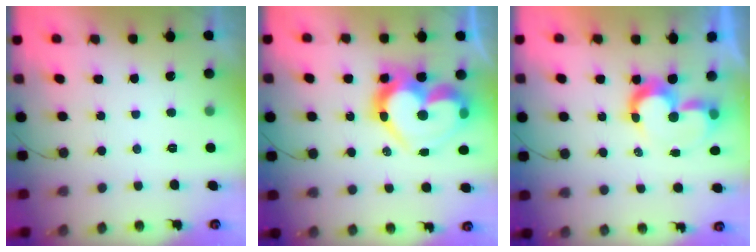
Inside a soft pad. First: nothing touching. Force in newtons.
{"total": 20.0, "press": 20.0, "slide": 1.5}
{"total": 8.3, "press": 8.2, "slide": 0.8}